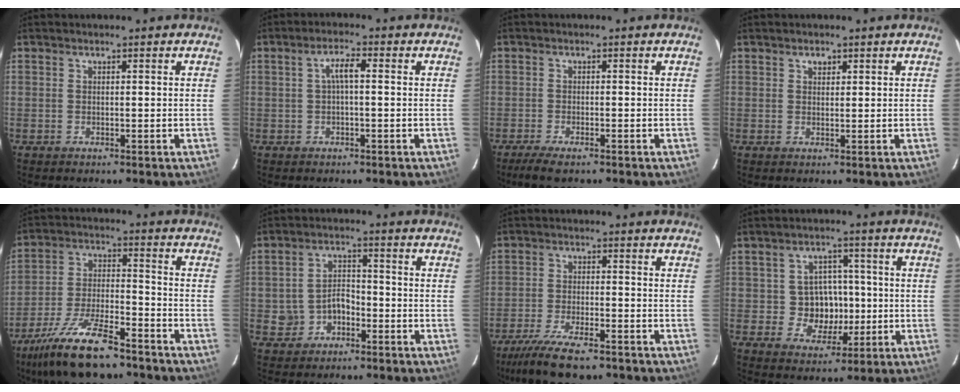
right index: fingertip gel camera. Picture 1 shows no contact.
{"total": 3.1, "force": [0.1, 0.7, 3.0], "torque": [-0.060, 0.011, 0.003]}
{"total": 4.5, "force": [-3.4, 1.0, 2.8], "torque": [-0.069, -0.014, -0.062]}
{"total": 1.3, "force": [0.7, 1.0, 0.5], "torque": [-0.006, 0.005, 0.013]}
{"total": 17.0, "force": [-13.0, 4.8, 9.8], "torque": [-0.204, -0.022, -0.229]}
{"total": 5.2, "force": [-2.3, 4.2, 2.0], "torque": [-0.049, 0.019, -0.027]}
{"total": 11.7, "force": [-9.3, 3.0, 6.5], "torque": [-0.153, -0.027, -0.163]}
{"total": 7.7, "force": [-0.6, 7.1, 3.0], "torque": [-0.066, 0.016, 0.001]}